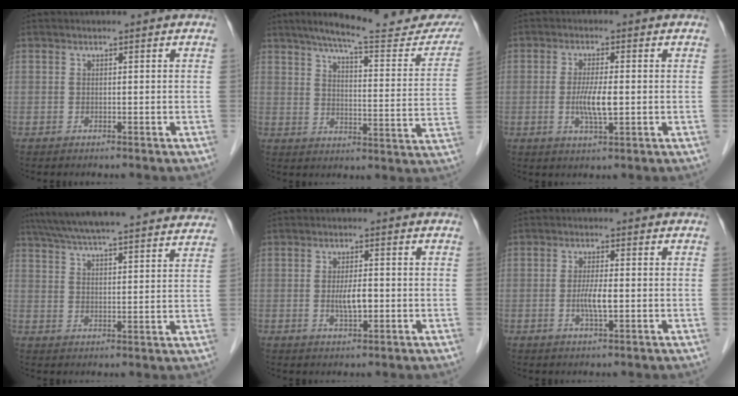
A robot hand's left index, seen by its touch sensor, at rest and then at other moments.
{"total": 22.9, "force": [19.9, 2.8, 11.0], "torque": [-0.158, -0.034, 0.256]}
{"total": 4.8, "force": [-0.6, 0.8, 4.7], "torque": [-0.097, -0.008, -0.009]}
{"total": 29.5, "force": [26.9, 3.0, 11.7], "torque": [-0.199, -0.010, 0.346]}
{"total": 3.5, "force": [-0.5, 1.0, 3.3], "torque": [-0.065, -0.002, -0.006]}
{"total": 3.5, "force": [-0.6, 0.5, 3.4], "torque": [-0.070, -0.004, -0.011]}